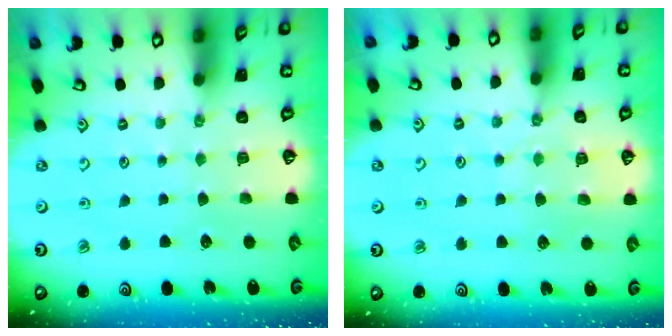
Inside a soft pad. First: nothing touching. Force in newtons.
{"total": 5.5, "press": 5.5, "slide": 0.9}